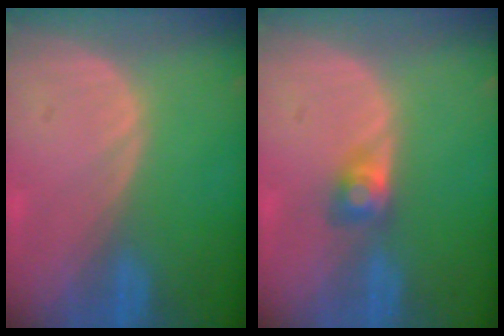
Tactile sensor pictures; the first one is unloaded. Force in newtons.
{"total": 2.7, "press": 2.5, "slide": 1.0}